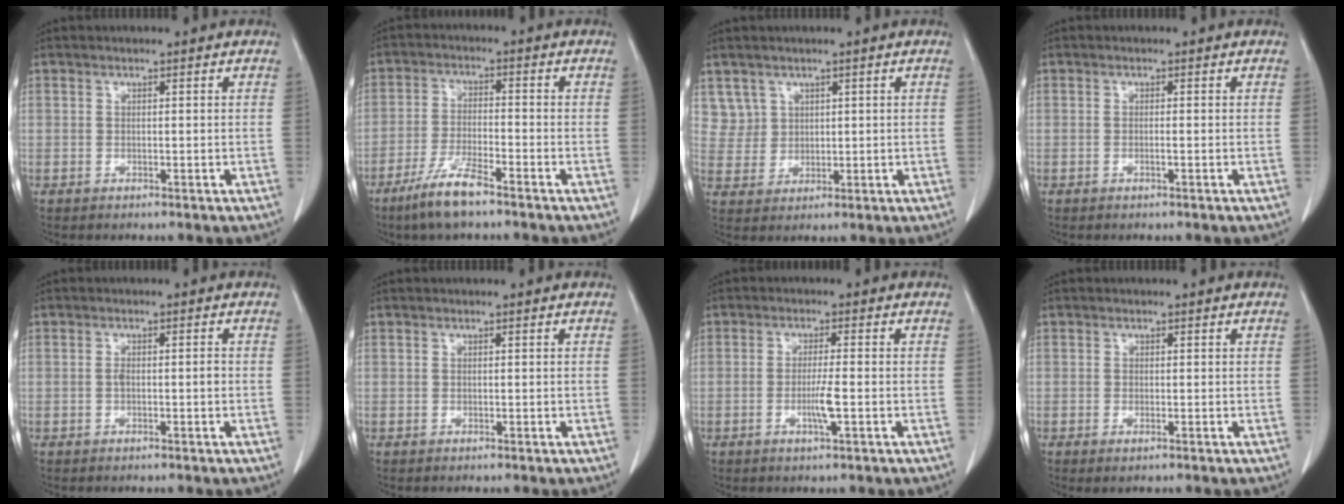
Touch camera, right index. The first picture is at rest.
{"total": 7.2, "force": [-5.1, 0.9, 4.9], "torque": [-0.106, -0.012, -0.099]}
{"total": 4.3, "force": [2.5, 3.5, -0.4], "torque": [0.020, 0.004, 0.053]}
{"total": 0.6, "force": [-0.2, -0.1, 0.6], "torque": [-0.011, 0.002, -0.001]}
{"total": 1.7, "force": [-0.3, 0.4, 1.6], "torque": [-0.028, 0.002, -0.002]}
{"total": 0.0}
{"total": 3.5, "force": [-1.0, -0.1, 3.4], "torque": [-0.066, -0.004, -0.017]}
{"total": 1.1, "force": [-0.5, 0.3, 0.9], "torque": [-0.014, -0.003, -0.007]}